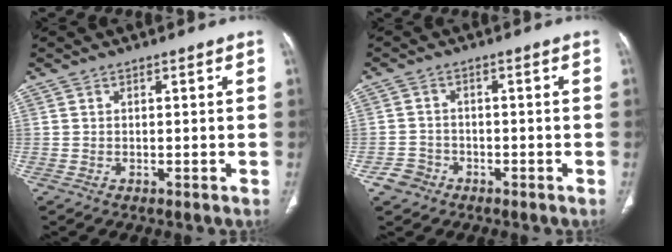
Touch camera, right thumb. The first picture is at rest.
{"total": 3.3, "force": [-1.9, 2.6, 0.4], "torque": [0.001, 0.018, -0.033]}